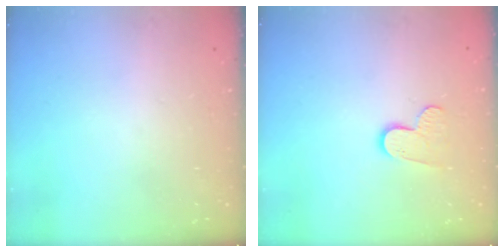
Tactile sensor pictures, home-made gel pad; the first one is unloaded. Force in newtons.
{"total": 7.8, "press": 7.7, "slide": 0.6}